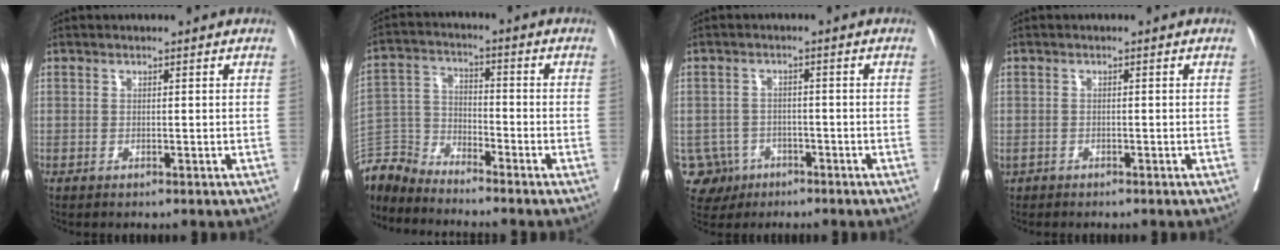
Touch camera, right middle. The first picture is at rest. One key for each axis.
{"total": 6.5, "fx": -6.4, "fy": 0.1, "fz": -1.2, "tx": 0.018, "ty": 0.010, "tz": -0.133}
{"total": 5.1, "fx": -2.5, "fy": 4.5, "fz": -0.1, "tx": -0.004, "ty": 0.010, "tz": -0.037}
{"total": 2.0, "fx": -1.4, "fy": 1.2, "fz": 0.5, "tx": -0.024, "ty": 0.001, "tz": -0.026}